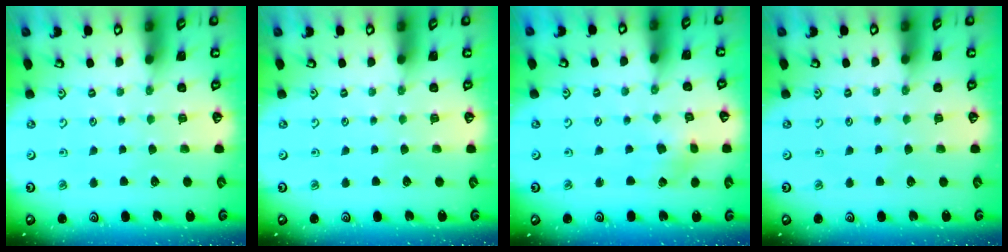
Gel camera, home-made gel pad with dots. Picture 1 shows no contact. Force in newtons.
{"total": 0.0}
{"total": 2.2, "press": 2.1, "slide": 0.6}
{"total": 0.0}